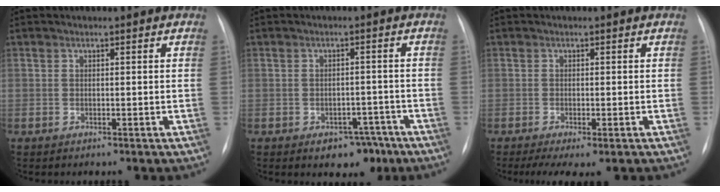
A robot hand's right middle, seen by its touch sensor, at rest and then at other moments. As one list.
[{"total": 4.8, "force": [-3.0, 3.0, 2.2], "torque": [-0.017, 0.015, -0.031]}, {"total": 5.7, "force": [-3.7, 1.5, 4.0], "torque": [-0.058, -0.016, -0.055]}]